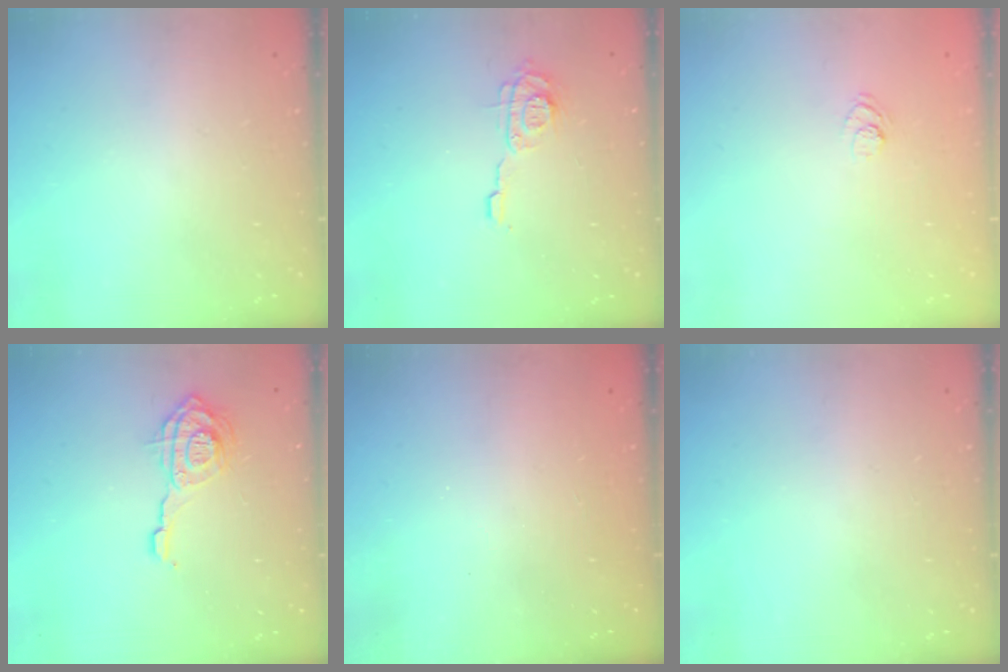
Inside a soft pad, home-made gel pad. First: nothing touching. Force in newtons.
{"total": 8.3, "press": 8.2, "slide": 0.6}
{"total": 3.3, "press": 3.1, "slide": 1.1}
{"total": 11.2, "press": 11.1, "slide": 1.2}
{"total": 1.9, "press": 1.9, "slide": 0.6}
{"total": 0.0}